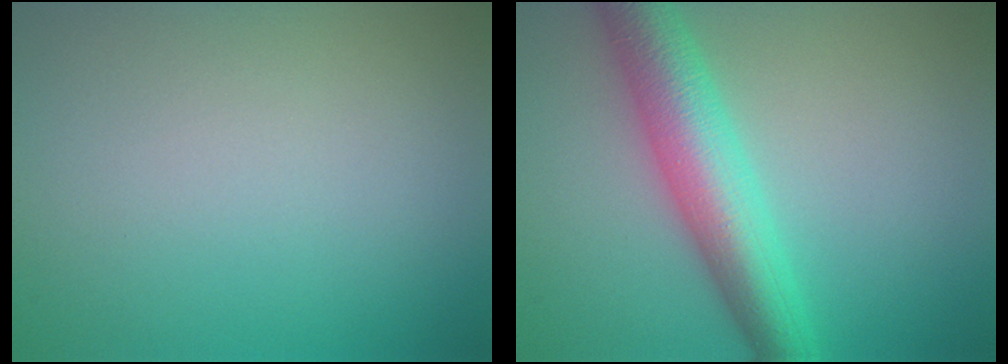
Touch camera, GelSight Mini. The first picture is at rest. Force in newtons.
{"total": 7.1, "press": 7.1, "slide": 0.2}